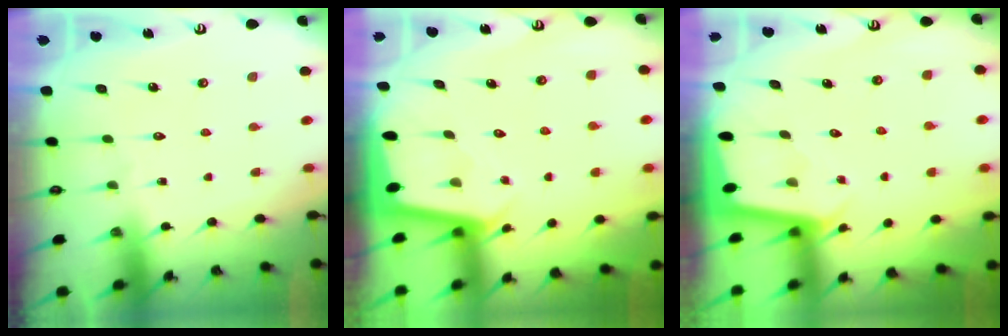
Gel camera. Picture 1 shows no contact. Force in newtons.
{"total": 1.9, "press": 1.9, "slide": 0.2}
{"total": 2.1, "press": 2.1, "slide": 0.1}